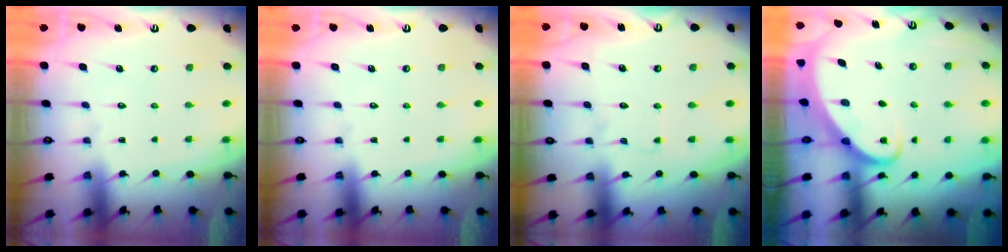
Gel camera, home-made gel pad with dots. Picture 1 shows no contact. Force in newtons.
{"total": 0.0}
{"total": 4.5, "press": 4.4, "slide": 0.4}
{"total": 2.9, "press": 2.9, "slide": 0.2}